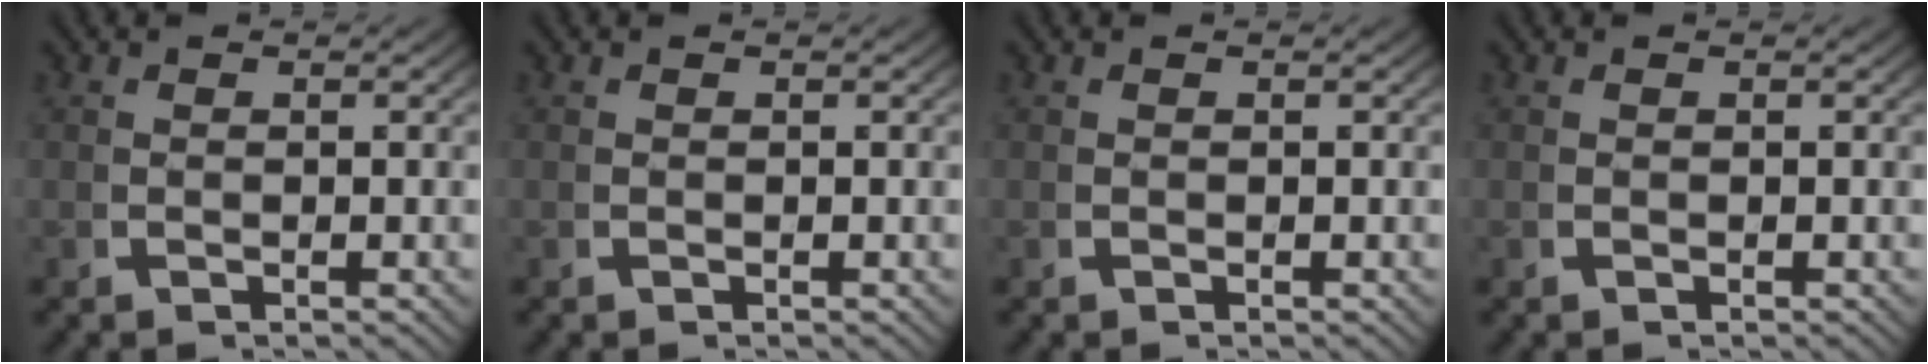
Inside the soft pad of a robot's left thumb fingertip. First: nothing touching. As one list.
[{"total": 0.0}, {"total": 0.0}, {"total": 0.0}]